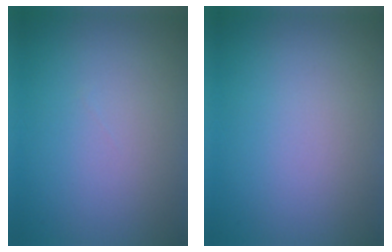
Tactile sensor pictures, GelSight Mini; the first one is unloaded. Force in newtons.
{"total": 0.0}